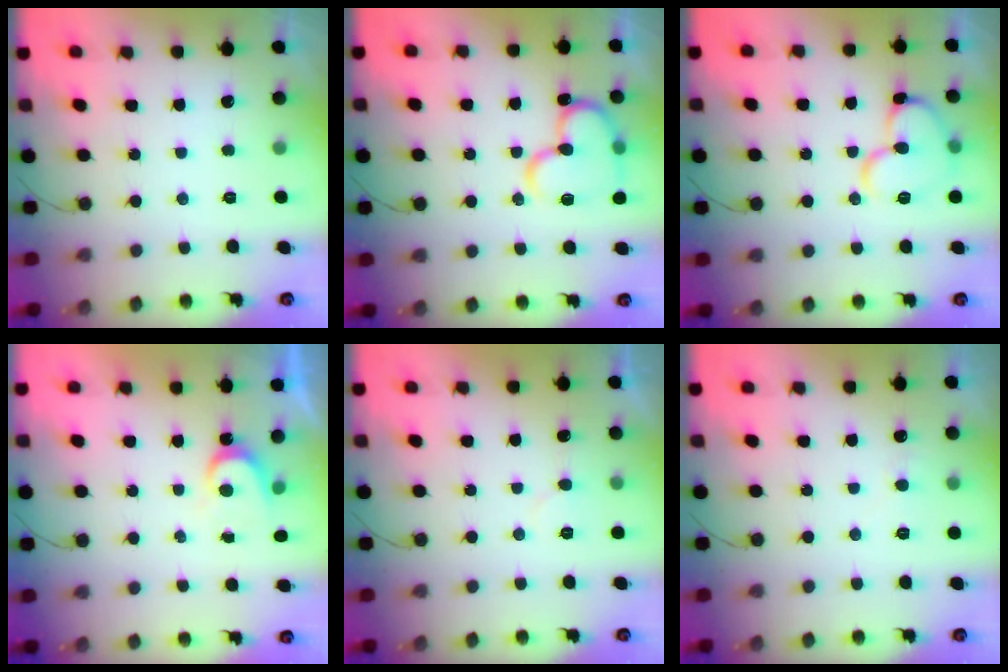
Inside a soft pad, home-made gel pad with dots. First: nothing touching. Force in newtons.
{"total": 17.3, "press": 17.2, "slide": 1.6}
{"total": 12.9, "press": 12.8, "slide": 1.8}
{"total": 3.7, "press": 3.6, "slide": 0.3}
{"total": 5.5, "press": 5.5, "slide": 0.3}
{"total": 4.8, "press": 4.8, "slide": 0.4}